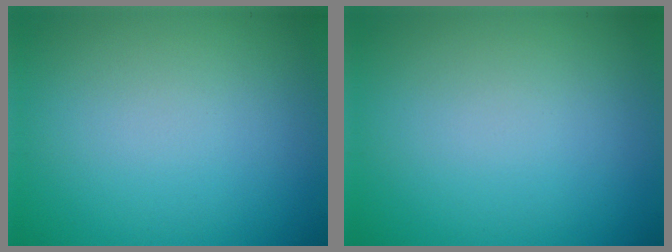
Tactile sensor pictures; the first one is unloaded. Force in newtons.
{"total": 0.0}